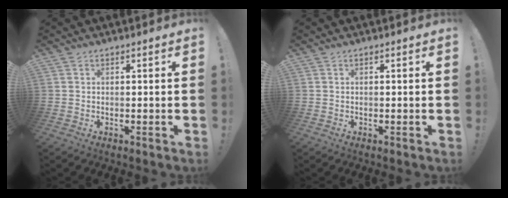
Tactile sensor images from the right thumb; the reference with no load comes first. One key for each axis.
{"total": 0.0}